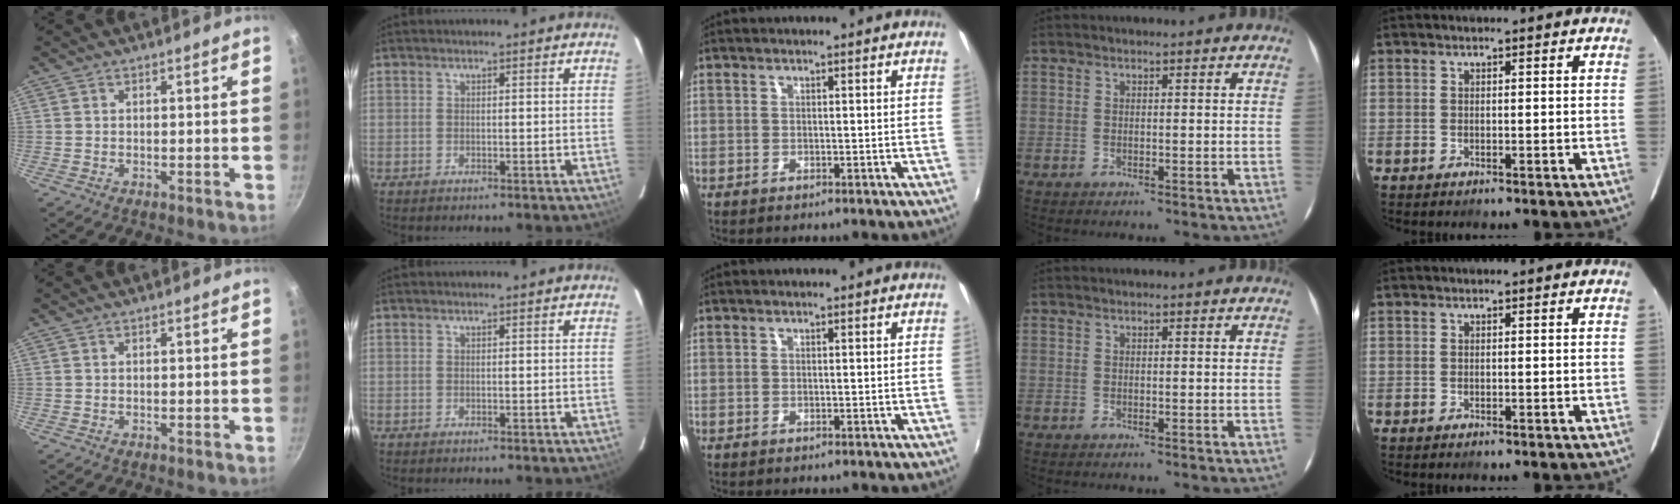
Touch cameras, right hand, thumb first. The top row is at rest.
{}